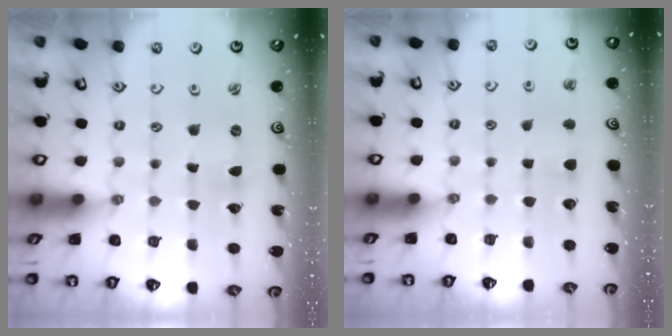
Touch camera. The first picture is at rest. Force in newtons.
{"total": 3.7, "press": 3.7, "slide": 0.6}